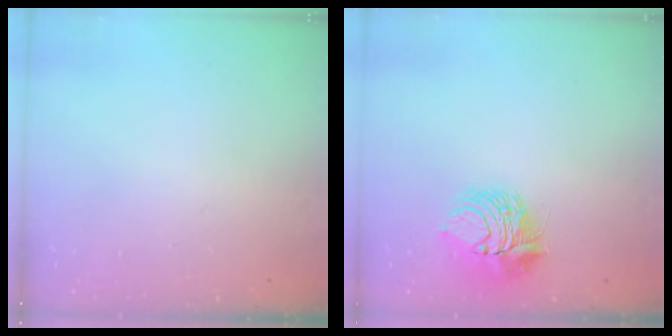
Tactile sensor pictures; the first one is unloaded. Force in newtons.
{"total": 9.0, "press": 8.9, "slide": 0.9}